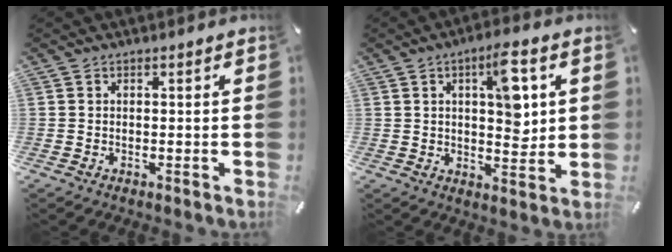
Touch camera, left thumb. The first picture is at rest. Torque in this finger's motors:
{"motor_torque": [0.06, 0.38, -0.01, -0.34, 0.26]}